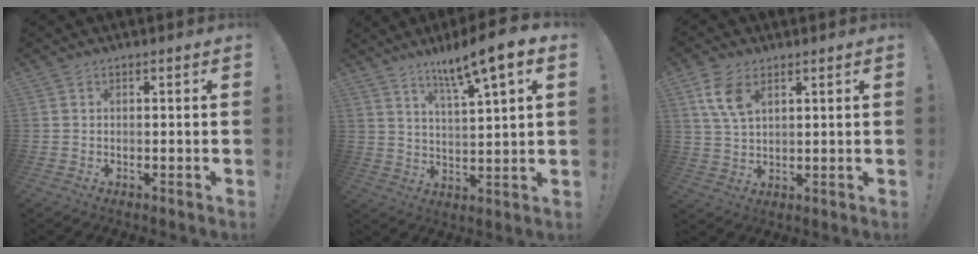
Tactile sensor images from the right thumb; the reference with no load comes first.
{"total": 10.7, "force": [7.1, 0.5, 7.9], "torque": [-0.129, -0.043, 0.112]}
{"total": 8.1, "force": [4.1, 4.5, 5.4], "torque": [-0.105, -0.010, 0.078]}